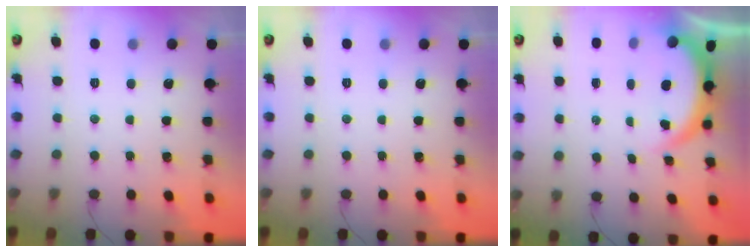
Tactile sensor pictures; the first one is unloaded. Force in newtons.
{"total": 0.0}
{"total": 3.8, "press": 3.8, "slide": 0.1}